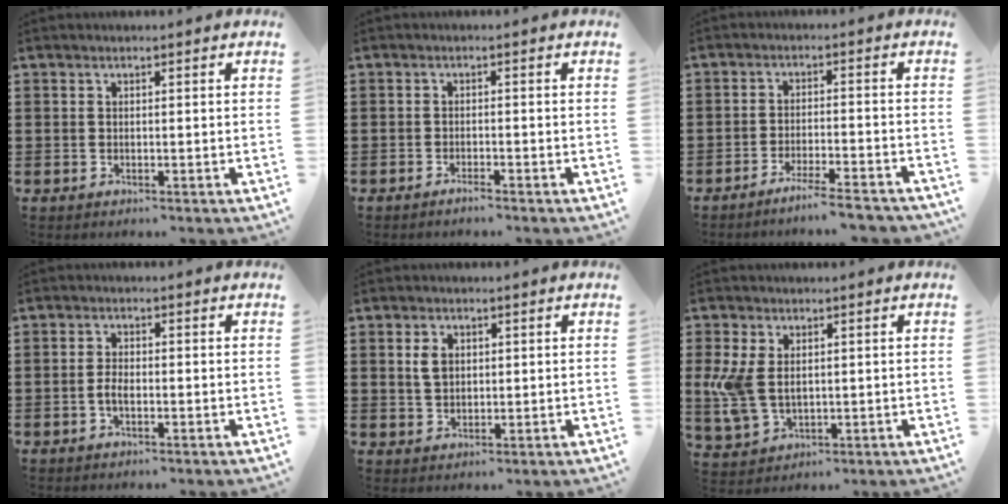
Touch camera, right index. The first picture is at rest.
{"total": 1.3, "force": [-1.1, 0.1, 0.5], "torque": [-0.010, -0.002, -0.021]}
{"total": 4.5, "force": [-4.0, -0.3, 1.9], "torque": [-0.031, -0.006, -0.076]}
{"total": 2.1, "force": [-0.7, 0.8, 1.8], "torque": [-0.050, -0.004, -0.018]}
{"total": 3.3, "force": [0.8, 2.2, 2.3], "torque": [-0.053, 0.010, 0.013]}
{"total": 6.6, "force": [0.8, 4.3, 5.0], "torque": [-0.135, 0.001, 0.009]}